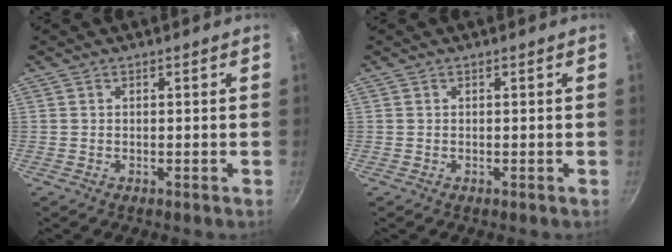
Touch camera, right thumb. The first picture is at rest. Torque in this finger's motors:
{"motor_torque": [0.00, 0.00, 0.17, -0.17, 0.01]}